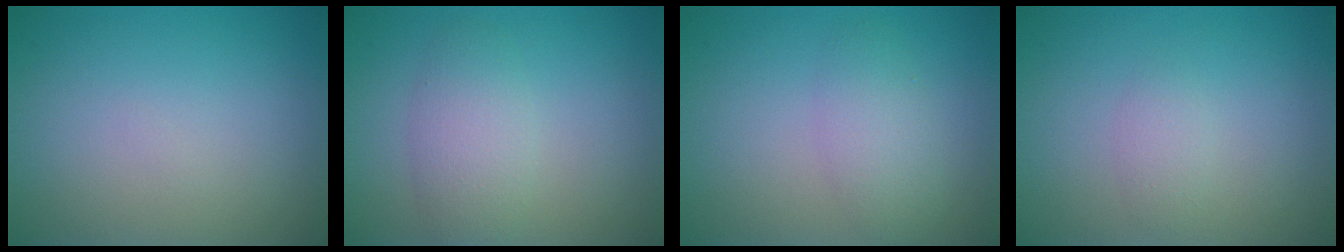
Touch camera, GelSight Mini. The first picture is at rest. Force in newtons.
{"total": 3.1, "press": 3.1, "slide": 0.1}
{"total": 2.7, "press": 2.7, "slide": 0.0}
{"total": 1.2, "press": 1.2, "slide": 0.0}